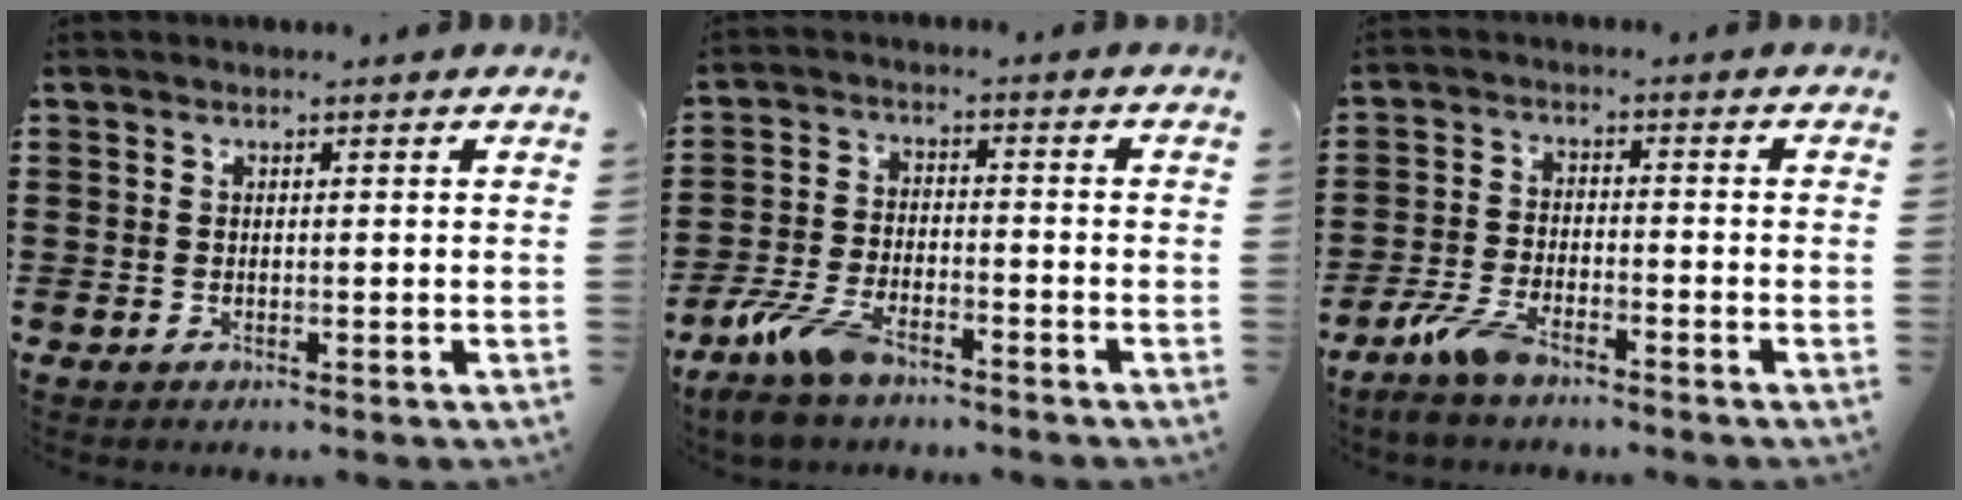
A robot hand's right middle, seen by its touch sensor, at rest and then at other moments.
{"total": 7.2, "force": [-5.3, 2.6, 4.0], "torque": [-0.097, 0.000, -0.105]}
{"total": 5.4, "force": [-4.1, 1.8, 3.1], "torque": [-0.077, 0.000, -0.084]}